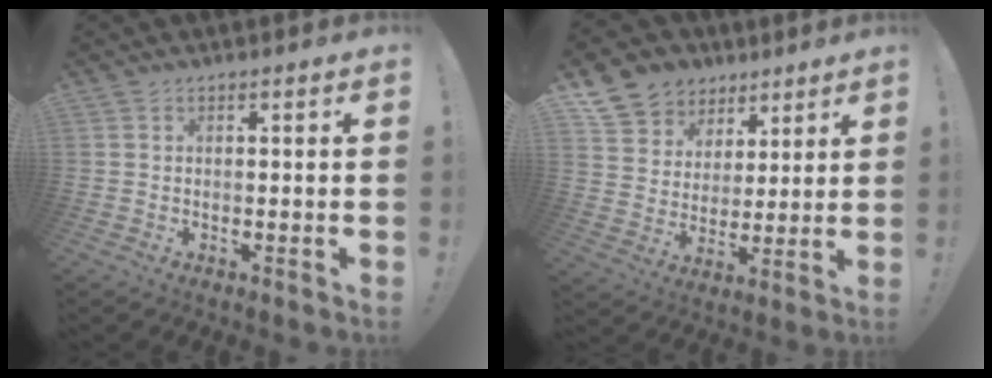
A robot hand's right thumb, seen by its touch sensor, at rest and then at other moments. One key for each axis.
{"total": 11.1, "fx": 6.6, "fy": 8.6, "fz": 2.5, "tx": -0.043, "ty": -0.049, "tz": 0.133}